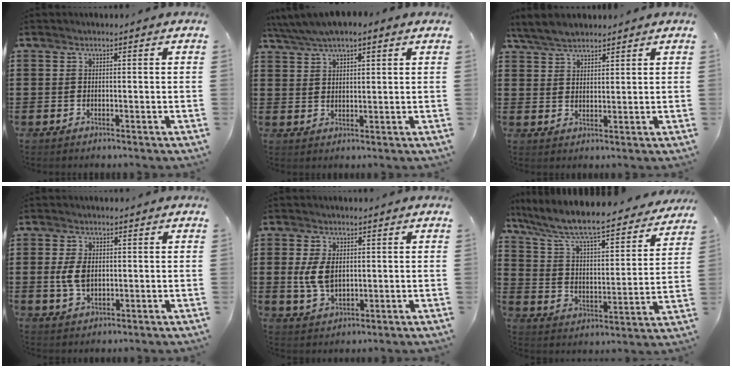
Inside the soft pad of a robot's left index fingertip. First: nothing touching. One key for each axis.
{"total": 4.0, "fx": 3.3, "fy": 1.0, "fz": 2.0, "tx": -0.047, "ty": -0.002, "tz": 0.060}
{"total": 4.6, "fx": 4.1, "fy": 1.5, "fz": 1.5, "tx": -0.043, "ty": -0.001, "tz": 0.077}
{"total": 4.7, "fx": 0.4, "fy": 2.9, "fz": 3.6, "tx": -0.097, "ty": 0.001, "tz": 0.000}
{"total": 5.8, "fx": 0.7, "fy": 3.7, "fz": 4.4, "tx": -0.120, "ty": 0.001, "tz": 0.005}
{"total": 7.8, "fx": 6.9, "fy": 0.5, "fz": 3.6, "tx": -0.101, "ty": -0.056, "tz": 0.110}